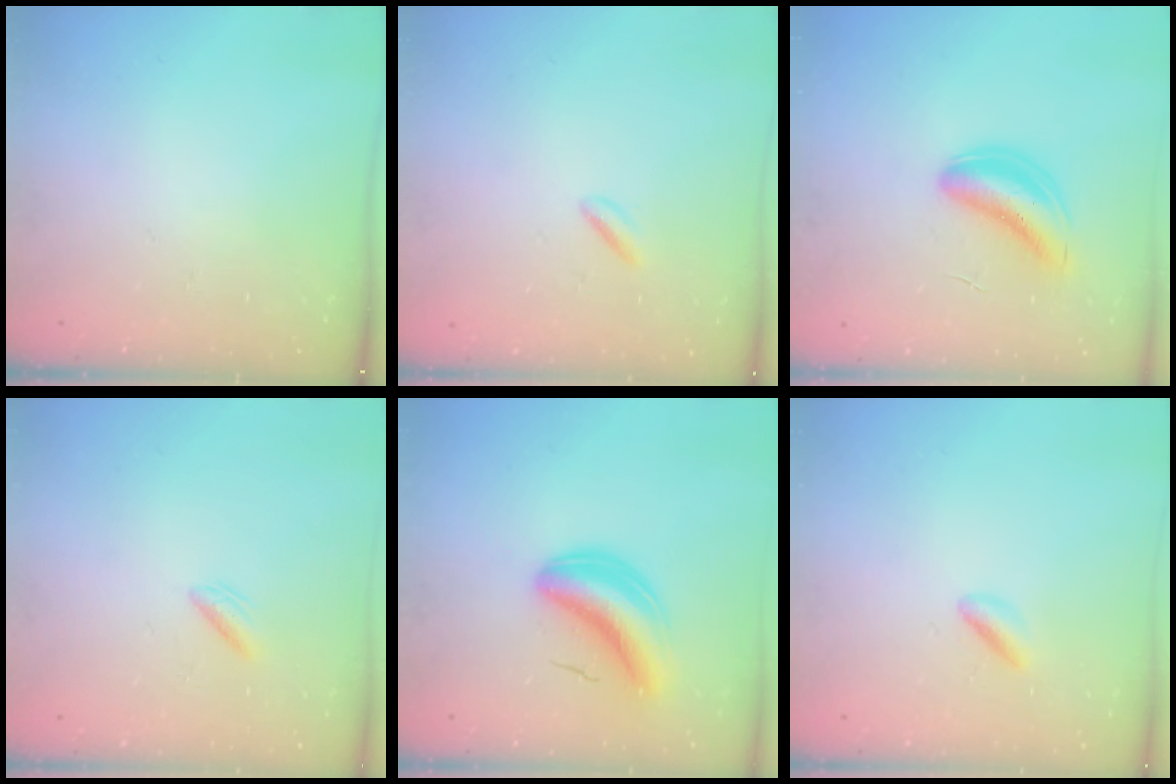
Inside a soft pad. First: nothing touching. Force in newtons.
{"total": 1.8, "press": 1.6, "slide": 0.8}
{"total": 6.5, "press": 6.1, "slide": 2.4}
{"total": 2.1, "press": 1.9, "slide": 0.9}
{"total": 8.1, "press": 7.6, "slide": 2.7}
{"total": 2.3, "press": 2.2, "slide": 0.4}